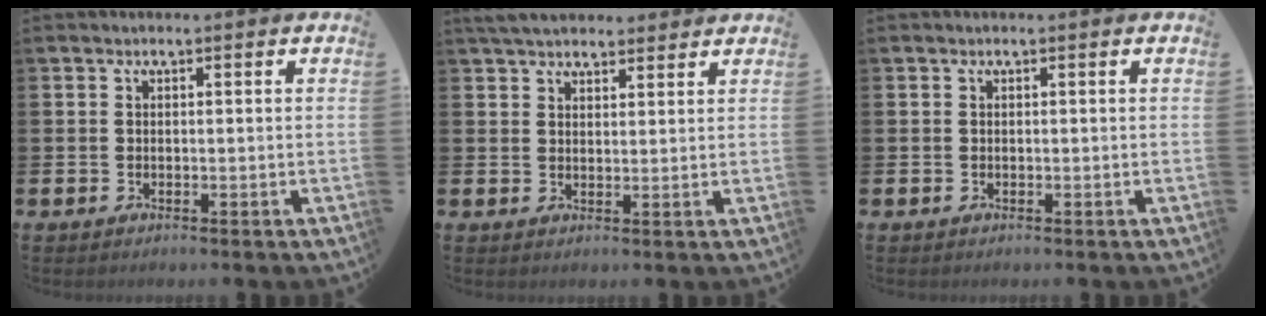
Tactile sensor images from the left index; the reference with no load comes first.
{"total": 4.3, "force": [4.0, 1.2, 0.9], "torque": [-0.021, -0.013, 0.074]}
{"total": 0.0}